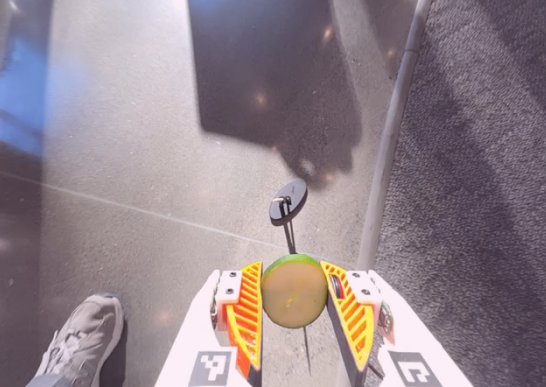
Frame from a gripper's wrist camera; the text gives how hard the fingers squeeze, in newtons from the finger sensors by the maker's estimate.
{"total": 10.7, "left": 11.0, "right": 10.4}